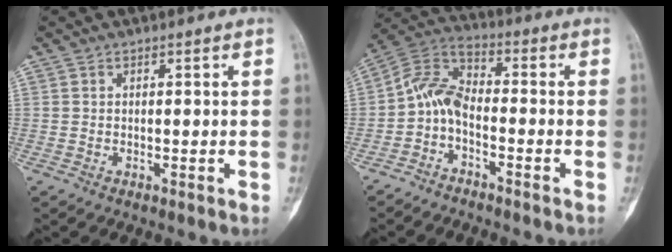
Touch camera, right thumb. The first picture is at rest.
{"total": 7.5, "force": [-2.6, 3.8, 5.9], "torque": [-0.119, 0.047, -0.066]}